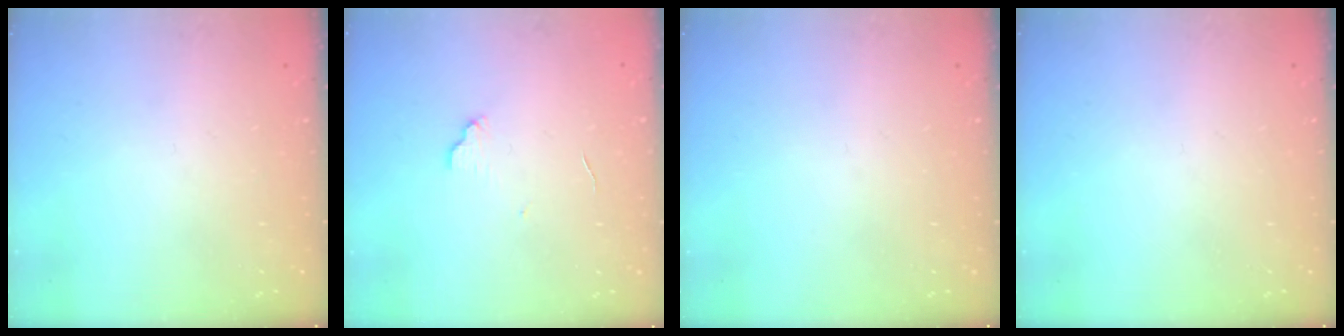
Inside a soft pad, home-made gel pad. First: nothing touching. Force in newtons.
{"total": 5.8, "press": 5.8, "slide": 0.4}
{"total": 0.0}
{"total": 0.0}